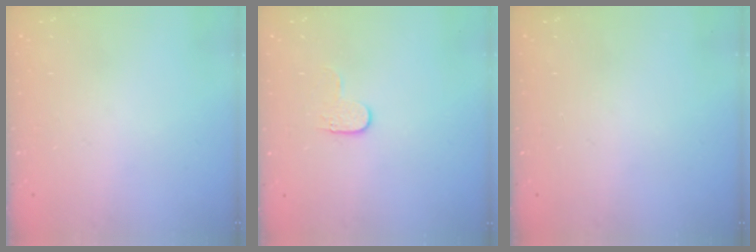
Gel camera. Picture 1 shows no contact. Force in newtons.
{"total": 4.3, "press": 4.3, "slide": 0.5}
{"total": 0.0}